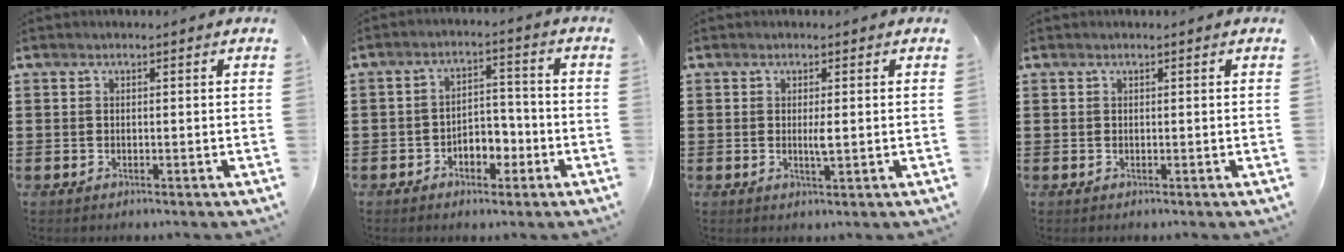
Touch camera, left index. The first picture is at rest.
{"total": 4.3, "force": [-2.6, 2.7, 2.3], "torque": [-0.036, 0.008, -0.054]}
{"total": 1.8, "force": [0.0, 0.2, 1.8], "torque": [-0.036, -0.003, -0.002]}
{"total": 0.0}